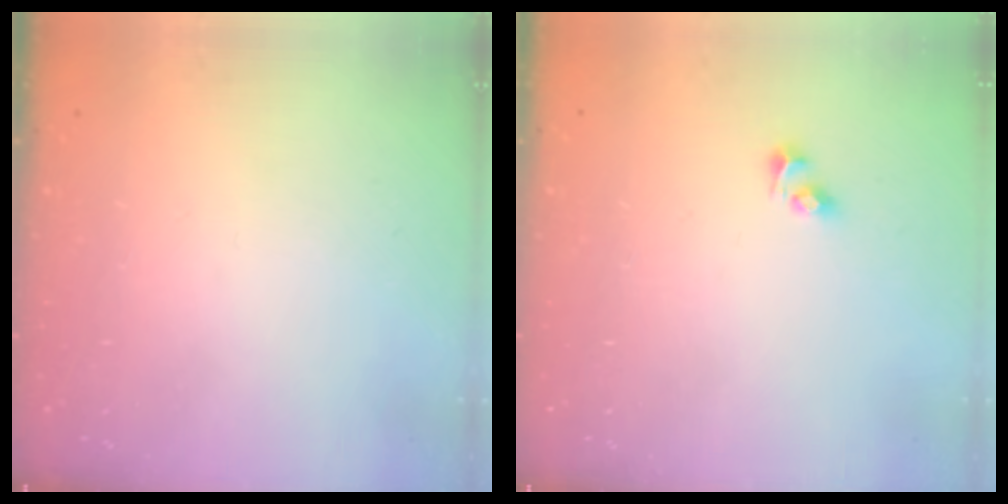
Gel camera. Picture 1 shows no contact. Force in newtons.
{"total": 2.7, "press": 2.5, "slide": 1.2}